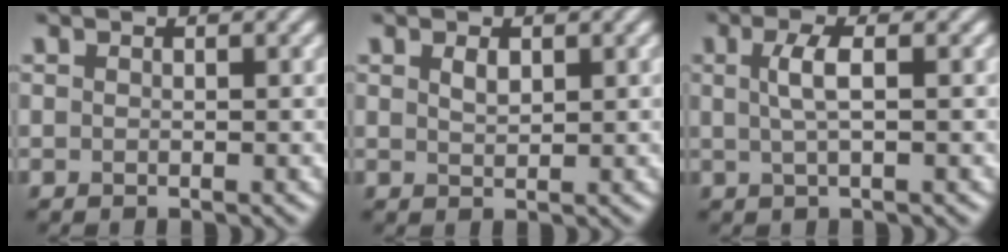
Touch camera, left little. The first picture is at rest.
{"total": 1.2, "force": [0.7, 0.6, 0.8], "torque": [-0.018, 0.001, 0.015]}
{"total": 2.5, "force": [0.4, 0.6, 2.4], "torque": [-0.049, 0.005, 0.007]}